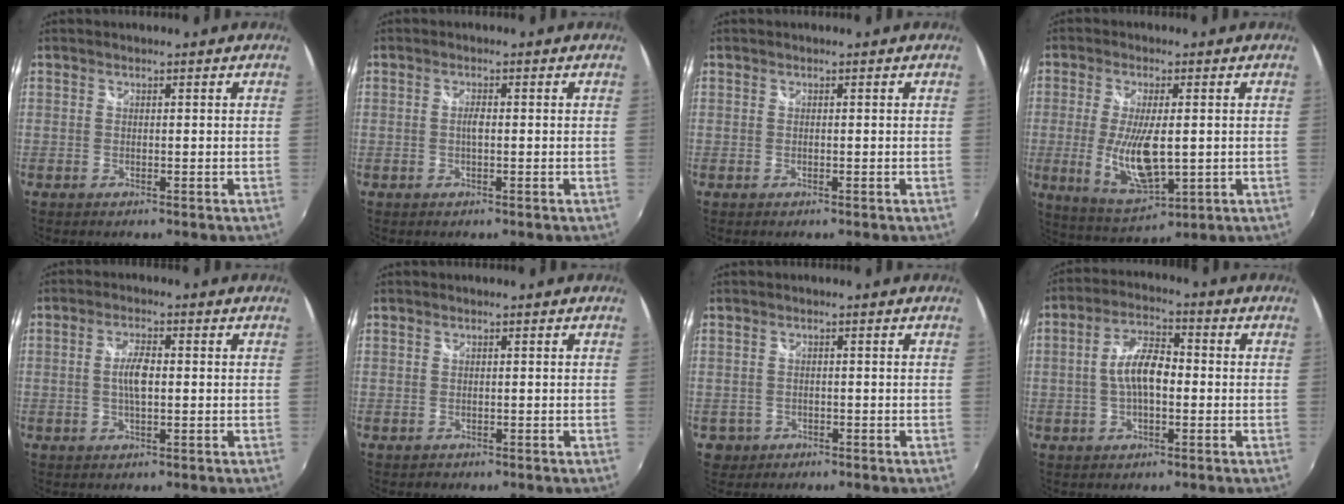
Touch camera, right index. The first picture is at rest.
{"total": 1.5, "force": [-0.1, 0.4, 1.4], "torque": [-0.027, 0.002, -0.004]}
{"total": 0.0}
{"total": 11.7, "force": [-1.3, 4.2, 10.8], "torque": [-0.211, -0.020, -0.013]}
{"total": 4.3, "force": [-0.1, 1.5, 4.0], "torque": [-0.077, 0.003, -0.002]}
{"total": 0.8, "force": [-0.3, 0.7, 0.0], "torque": [0.000, -0.002, -0.003]}
{"total": 3.0, "force": [-1.1, 2.7, 0.8], "torque": [-0.027, 0.002, -0.010]}
{"total": 7.8, "force": [-0.8, 3.6, 6.9], "torque": [-0.132, 0.014, -0.013]}